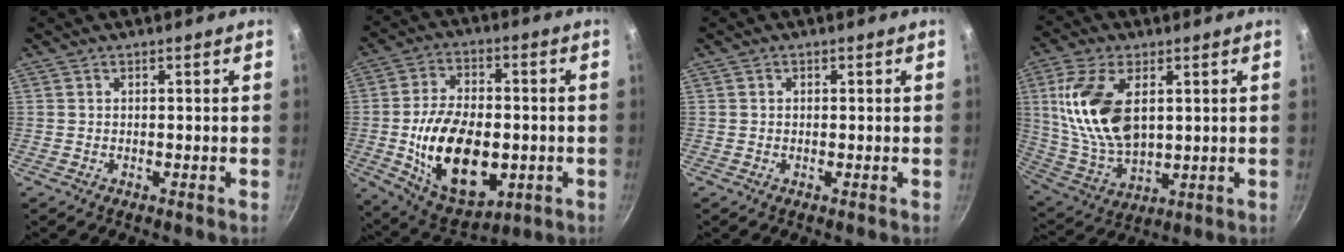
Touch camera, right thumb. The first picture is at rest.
{"total": 20.3, "force": [-3.3, 12.2, 15.9], "torque": [-0.258, 0.007, -0.041]}
{"total": 0.6, "force": [0.1, 0.6, 0.2], "torque": [-0.001, 0.004, 0.001]}
{"total": 16.8, "force": [4.0, 9.4, 13.4], "torque": [-0.249, -0.017, 0.089]}